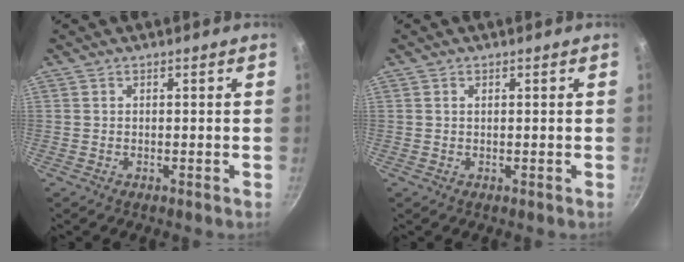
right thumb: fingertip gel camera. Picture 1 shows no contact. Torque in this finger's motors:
{"motor_torque": [0.32, -0.39, 0.01, 0.57, 0.05]}